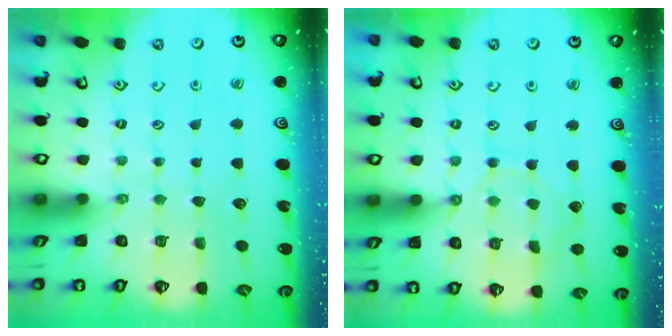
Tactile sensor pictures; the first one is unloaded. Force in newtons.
{"total": 7.9, "press": 7.8, "slide": 0.9}